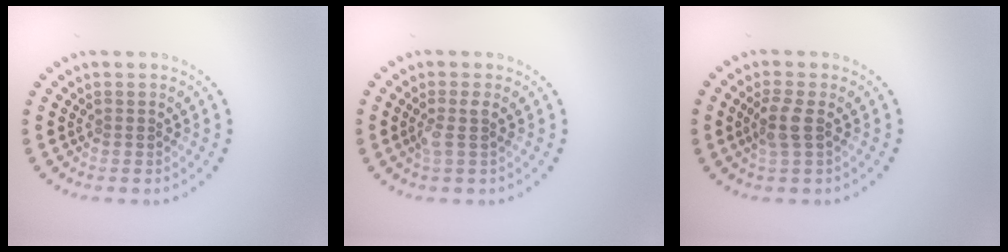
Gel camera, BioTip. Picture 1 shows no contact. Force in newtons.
{"total": 1.6, "press": 1.4, "slide": 0.8}
{"total": 2.1, "press": 1.9, "slide": 0.8}